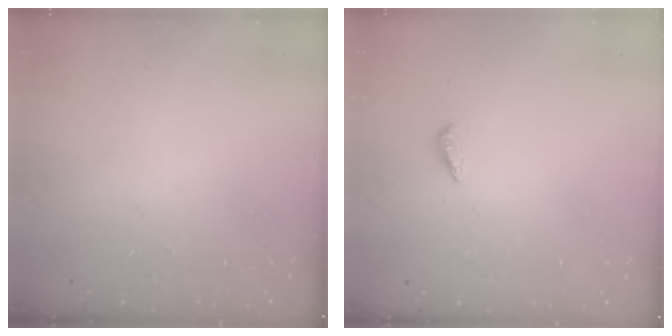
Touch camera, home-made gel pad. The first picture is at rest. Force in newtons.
{"total": 4.8, "press": 4.8, "slide": 0.4}